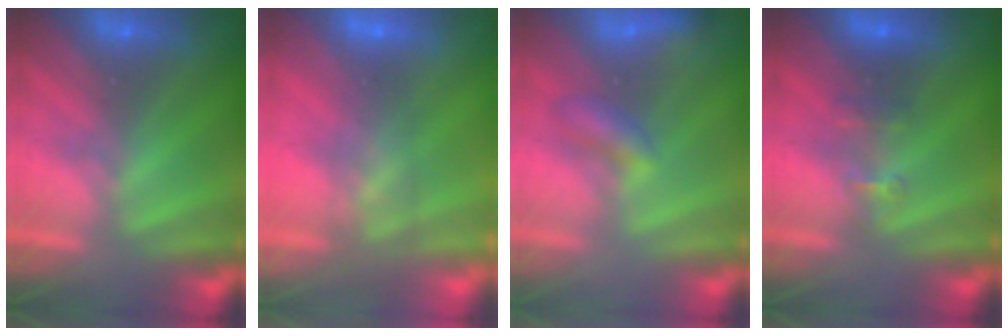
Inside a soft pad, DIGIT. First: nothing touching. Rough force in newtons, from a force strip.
{"total": 7.8}
{"total": 2.1}
{"total": 2.9}